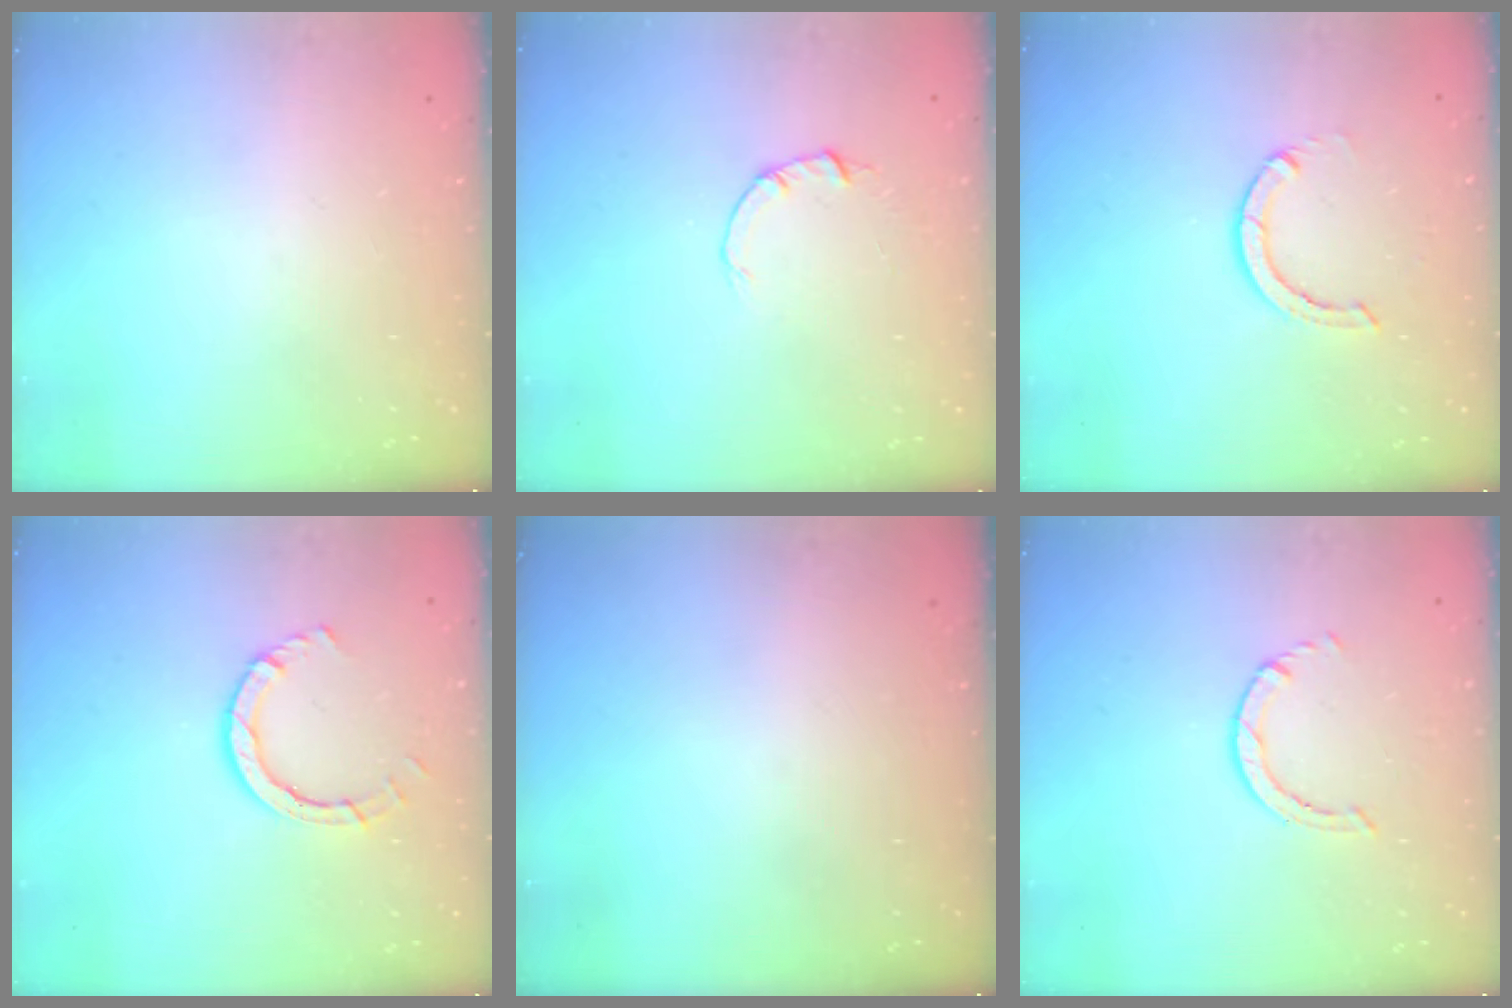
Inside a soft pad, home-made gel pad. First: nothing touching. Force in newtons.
{"total": 2.0, "press": 2.0, "slide": 0.3}
{"total": 3.7, "press": 3.7, "slide": 0.3}
{"total": 5.9, "press": 5.9, "slide": 0.5}
{"total": 0.0}
{"total": 0.6, "press": 0.6, "slide": 0.1}